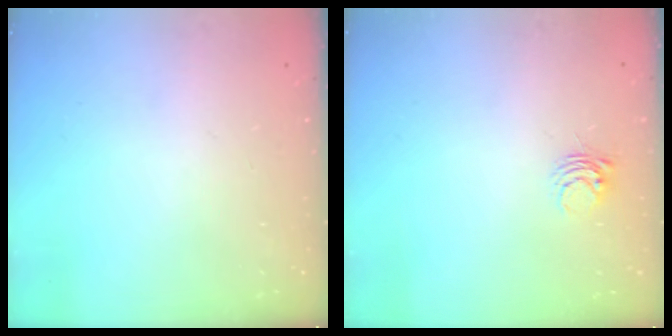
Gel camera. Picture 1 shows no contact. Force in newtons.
{"total": 3.8, "press": 3.8, "slide": 0.4}